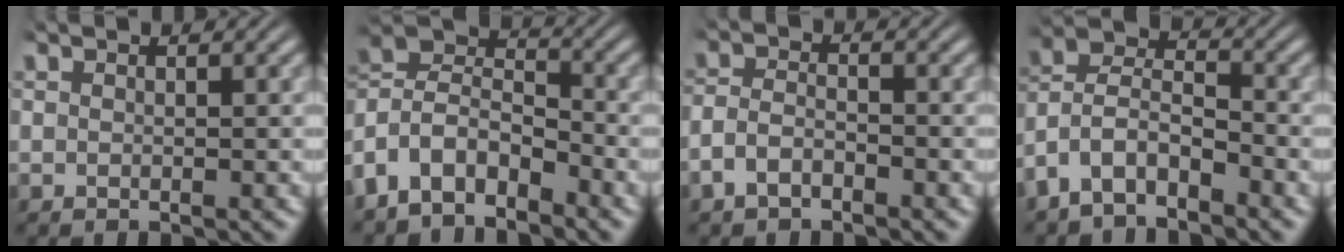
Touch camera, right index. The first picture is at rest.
{"total": 9.0, "force": [-0.5, 8.0, 4.1], "torque": [-0.123, -0.022, -0.020]}
{"total": 2.9, "force": [-1.5, 2.0, 1.5], "torque": [-0.042, -0.005, -0.025]}
{"total": 8.6, "force": [-2.1, 7.7, 3.2], "torque": [-0.111, -0.024, -0.050]}